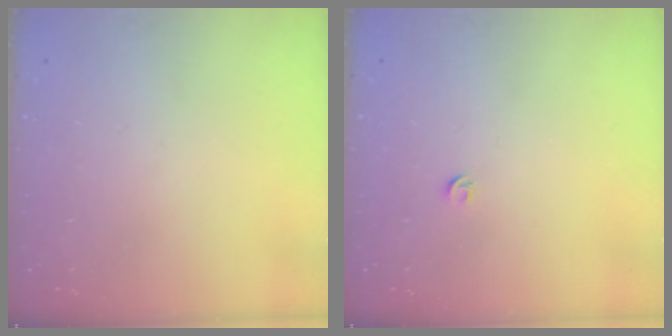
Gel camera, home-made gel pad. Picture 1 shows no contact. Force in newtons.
{"total": 3.4, "press": 3.4, "slide": 0.5}